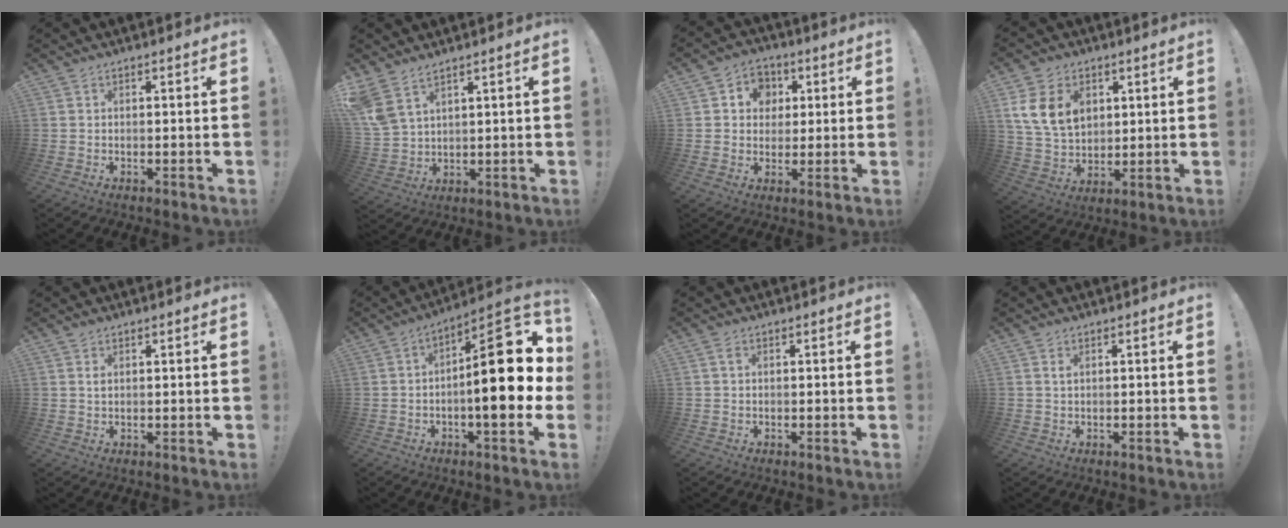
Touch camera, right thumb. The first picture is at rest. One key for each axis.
{"total": 7.3, "fx": 5.5, "fy": 3.2, "fz": 3.5, "tx": -0.066, "ty": -0.027, "tz": 0.112}
{"total": 8.0, "fx": 1.3, "fy": 7.6, "fz": 2.3, "tx": -0.030, "ty": -0.001, "tz": 0.031}
{"total": 14.0, "fx": 5.0, "fy": 10.4, "fz": 8.0, "tx": -0.138, "ty": -0.018, "tz": 0.100}
{"total": 1.5, "fx": 0.8, "fy": 0.9, "fz": 0.8, "tx": -0.010, "ty": -0.001, "tz": 0.013}
{"total": 22.4, "fx": 0.4, "fy": 8.0, "fz": 20.9, "tx": -0.274, "ty": -0.002, "tz": 0.009}
{"total": 1.1, "fx": 0.2, "fy": 0.9, "fz": 0.7, "tx": -0.006, "ty": 0.001, "tz": 0.001}
{"total": 0.9, "fx": 0.5, "fy": 0.7, "fz": 0.3, "tx": 0.000, "ty": -0.002, "tz": 0.007}